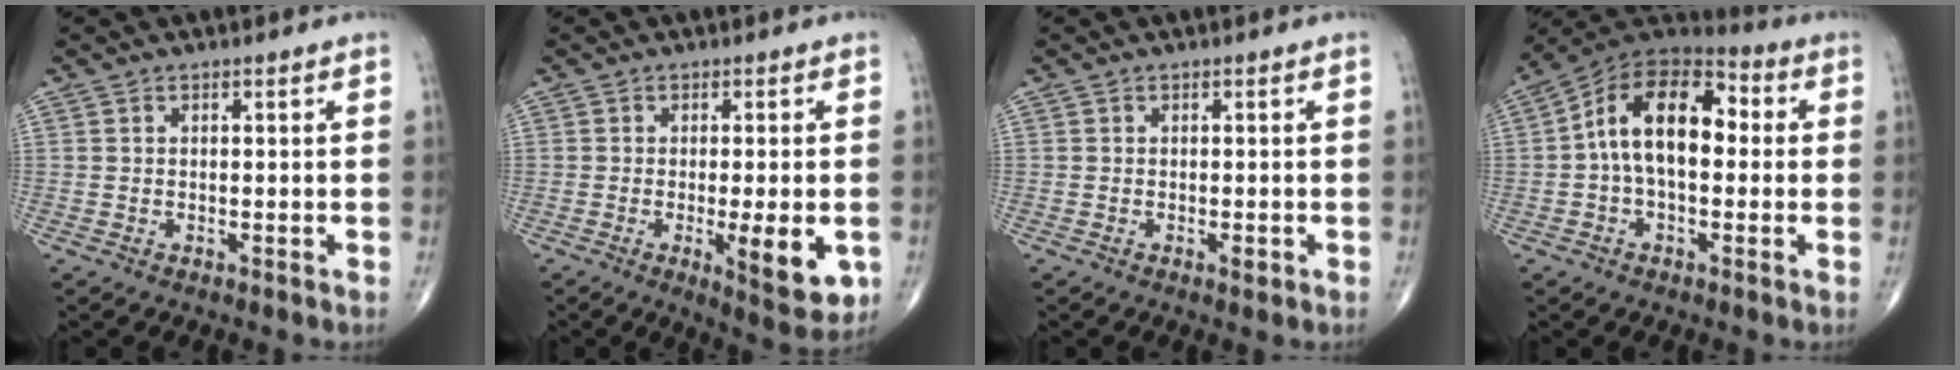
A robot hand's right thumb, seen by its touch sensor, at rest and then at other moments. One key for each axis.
{"total": 9.0, "fx": -2.2, "fy": 2.6, "fz": 8.4, "tx": -0.107, "ty": -0.018, "tz": -0.027}
{"total": 1.0, "fx": -0.4, "fy": 0.5, "fz": 0.8, "tx": -0.012, "ty": -0.002, "tz": -0.007}
{"total": 15.4, "fx": 1.0, "fy": 9.0, "fz": 12.4, "tx": -0.186, "ty": 0.047, "tz": 0.002}